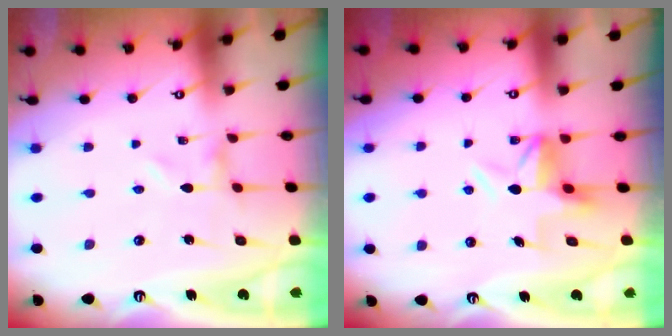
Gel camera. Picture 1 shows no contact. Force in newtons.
{"total": 5.6, "press": 5.6, "slide": 0.3}